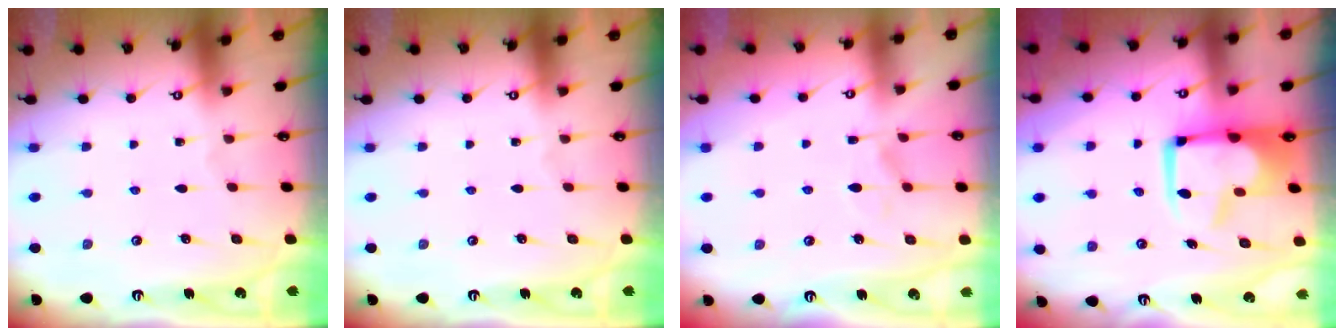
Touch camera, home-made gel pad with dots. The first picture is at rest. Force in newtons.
{"total": 0.0}
{"total": 0.9, "press": 0.1, "slide": 0.9}
{"total": 3.7, "press": 3.4, "slide": 1.5}